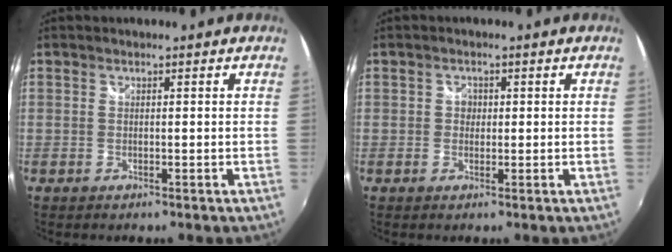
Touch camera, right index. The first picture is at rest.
{"total": 1.7, "force": [-0.1, 1.6, 0.4], "torque": [-0.003, 0.003, -0.005]}